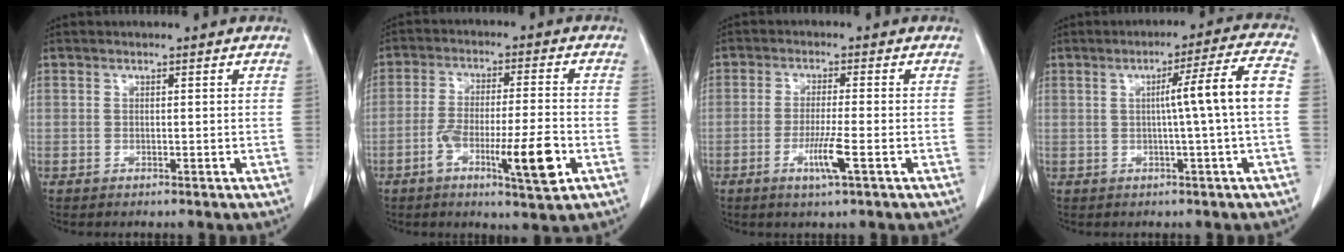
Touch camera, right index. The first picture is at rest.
{"total": 10.7, "force": [-4.0, 1.1, 9.8], "torque": [-0.168, -0.003, -0.066]}
{"total": 4.9, "force": [-1.9, -0.3, 4.5], "torque": [-0.087, -0.012, -0.037]}
{"total": 8.2, "force": [-0.2, -1.5, 8.0], "torque": [-0.117, 0.011, 0.000]}